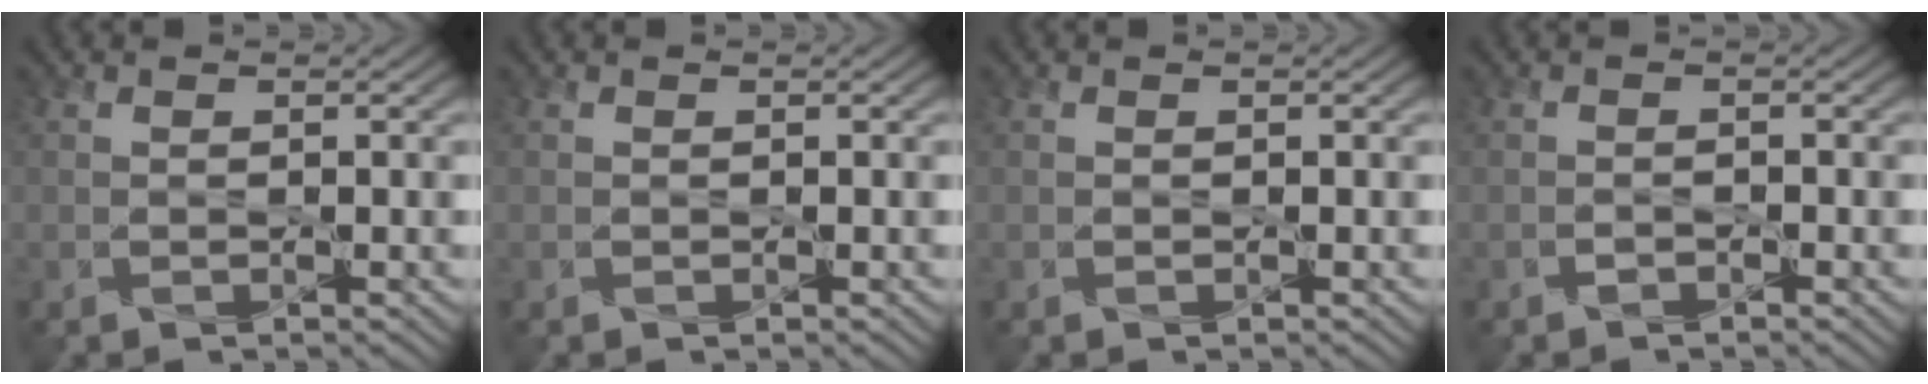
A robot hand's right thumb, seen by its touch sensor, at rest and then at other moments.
{"total": 0.0}
{"total": 0.0}
{"total": 0.8, "force": [-0.7, 0.2, 0.2], "torque": [-0.004, 0.001, -0.011]}